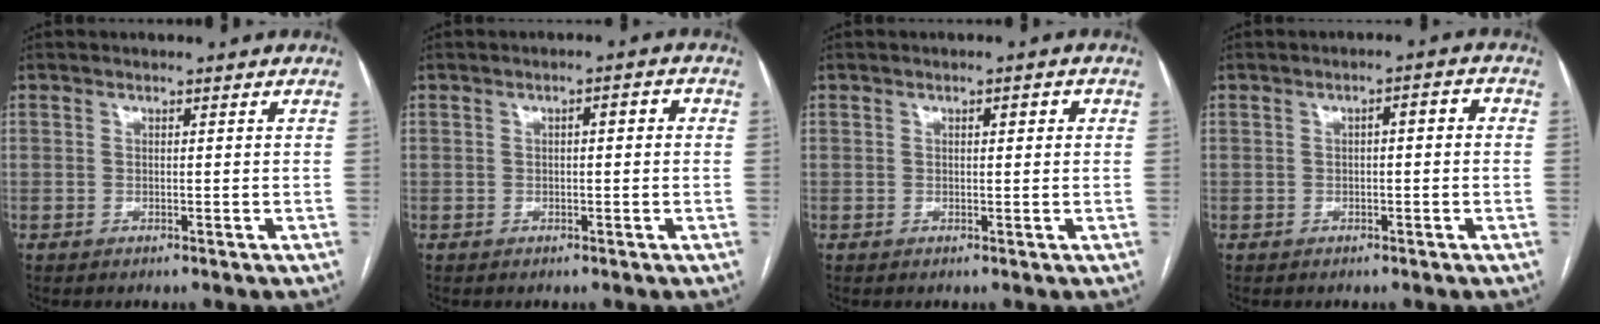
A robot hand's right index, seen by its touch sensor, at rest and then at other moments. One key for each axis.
{"total": 2.4, "fx": 0.3, "fy": 0.7, "fz": 2.3, "tx": -0.033, "ty": 0.013, "tz": 0.003}
{"total": 1.7, "fx": 0.5, "fy": 0.6, "fz": 1.5, "tx": -0.022, "ty": 0.005, "tz": 0.006}
{"total": 2.9, "fx": 0.2, "fy": 0.9, "fz": 2.8, "tx": -0.041, "ty": 0.018, "tz": 0.001}